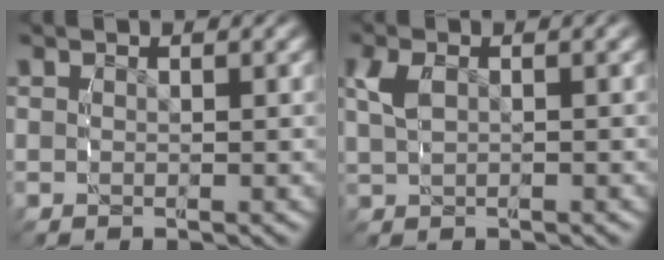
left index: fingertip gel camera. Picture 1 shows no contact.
{"total": 1.9, "force": [-0.5, 1.2, 1.4], "torque": [-0.045, 0.003, -0.005]}